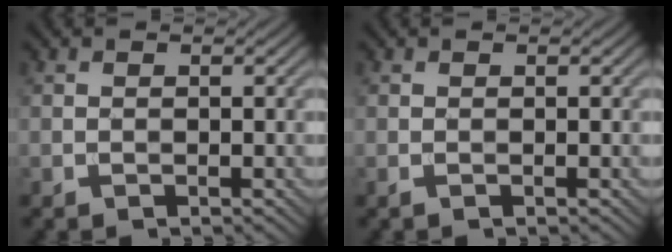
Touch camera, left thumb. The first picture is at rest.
{"total": 0.0}